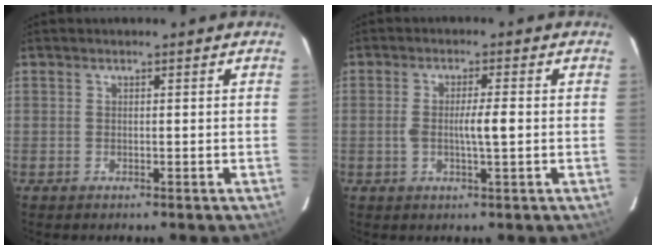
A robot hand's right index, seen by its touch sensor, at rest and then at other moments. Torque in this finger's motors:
{"motor_torque": [0.07, 0.01, 0.11, 0.04]}